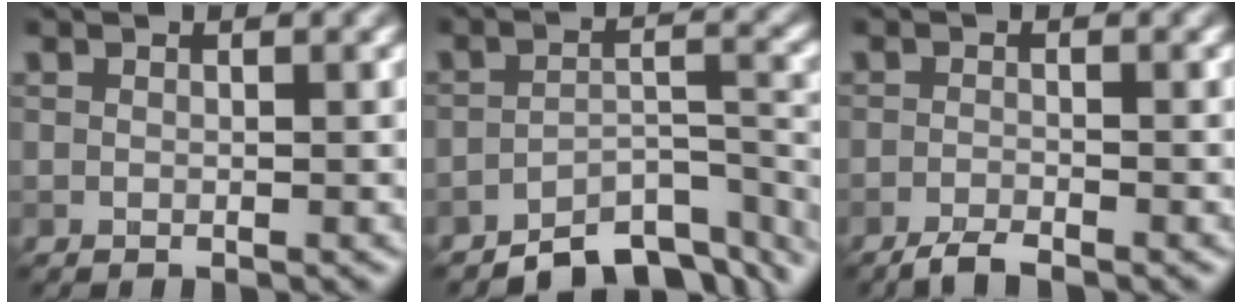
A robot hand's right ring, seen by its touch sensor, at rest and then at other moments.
{"total": 7.0, "force": [-6.0, 2.2, 2.9], "torque": [-0.037, -0.011, -0.091]}
{"total": 2.0, "force": [-1.8, 0.0, 0.9], "torque": [-0.024, 0.004, -0.037]}